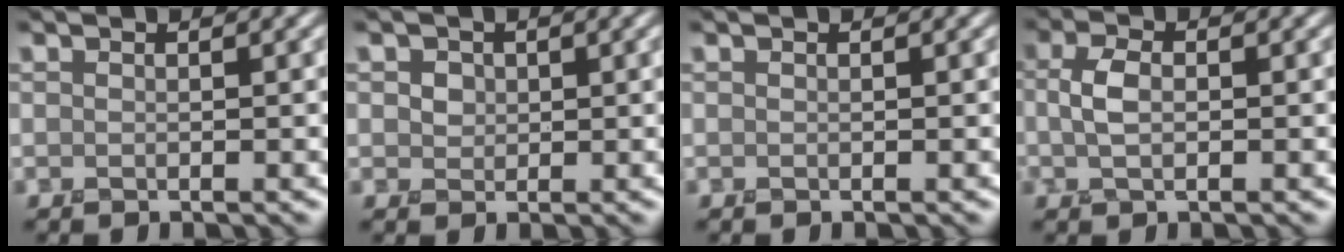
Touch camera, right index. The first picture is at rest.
{"total": 1.6, "force": [0.5, 1.4, 0.7], "torque": [-0.008, 0.006, 0.001]}
{"total": 0.0}
{"total": 2.7, "force": [-0.1, 1.4, 2.3], "torque": [-0.054, 0.002, -0.006]}